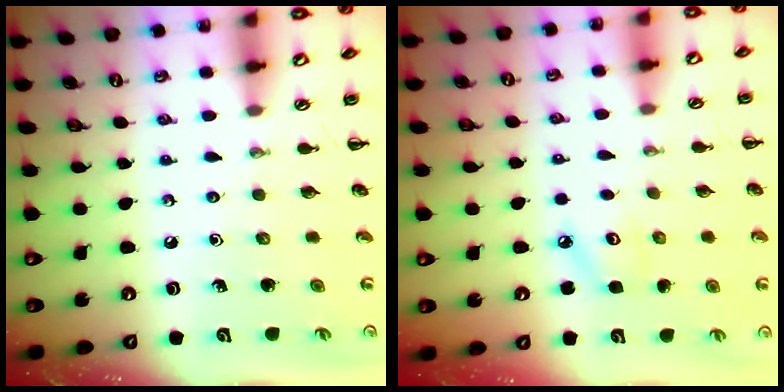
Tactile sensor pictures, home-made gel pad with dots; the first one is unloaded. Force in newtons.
{"total": 3.9, "press": 3.7, "slide": 0.9}